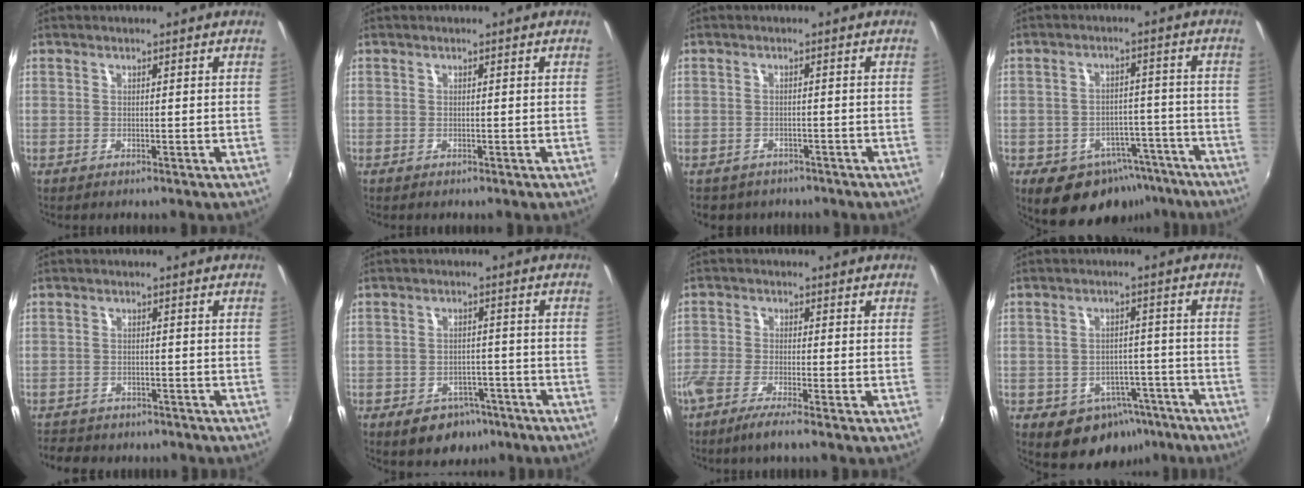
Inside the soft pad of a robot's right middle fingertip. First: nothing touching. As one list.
[{"total": 0.0}, {"total": 4.0, "force": [-2.9, 2.6, 0.9], "torque": [-0.028, -0.014, -0.040]}, {"total": 13.0, "force": [-8.0, 8.8, 5.3], "torque": [-0.095, 0.025, -0.083]}, {"total": 7.3, "force": [-6.1, 3.4, 2.1], "torque": [-0.059, -0.013, -0.092]}, {"total": 7.7, "force": [-4.8, 5.2, 2.9], "torque": [-0.061, 0.007, -0.053]}, {"total": 5.4, "force": [-4.2, 0.1, 3.4], "torque": [-0.086, -0.018, -0.083]}, {"total": 10.5, "force": [-5.8, 7.7, 4.2], "torque": [-0.075, 0.021, -0.053]}]